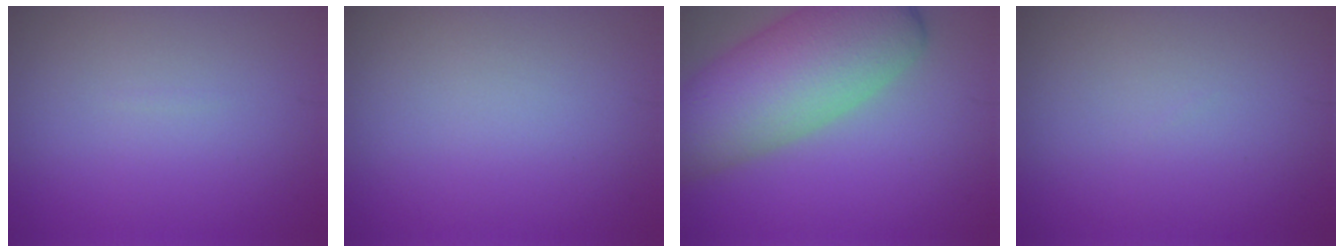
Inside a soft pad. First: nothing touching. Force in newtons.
{"total": 0.0}
{"total": 10.6, "press": 10.6, "slide": 0.4}
{"total": 0.0}